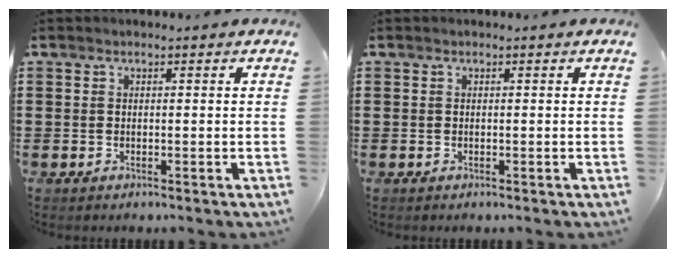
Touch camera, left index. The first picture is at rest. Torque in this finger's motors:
{"motor_torque": [0.00, 0.00, 0.01, -0.01]}